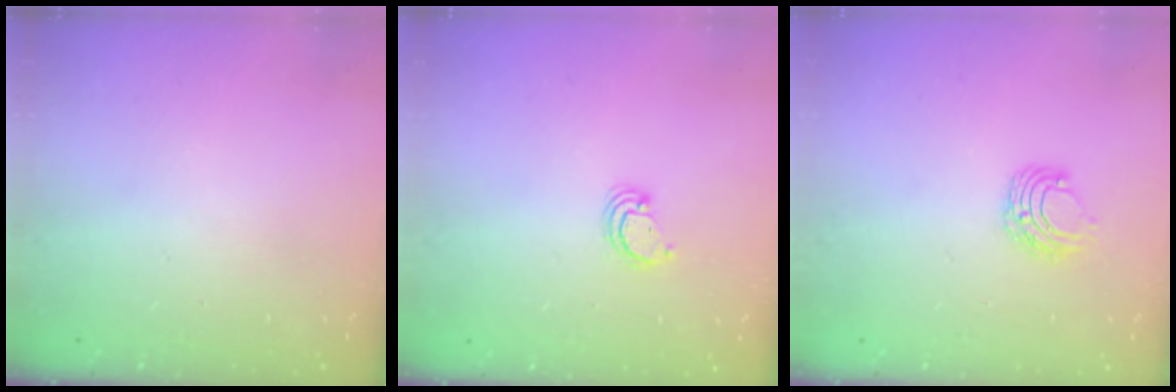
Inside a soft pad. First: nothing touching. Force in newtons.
{"total": 2.3, "press": 2.3, "slide": 0.2}
{"total": 6.7, "press": 6.7, "slide": 0.5}